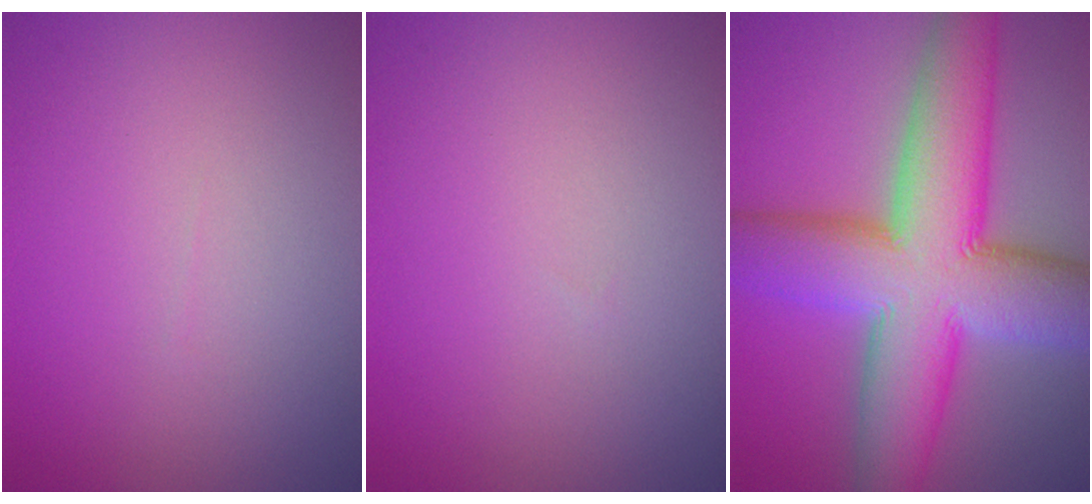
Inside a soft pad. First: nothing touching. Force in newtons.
{"total": 0.0}
{"total": 13.9, "press": 13.9, "slide": 0.3}